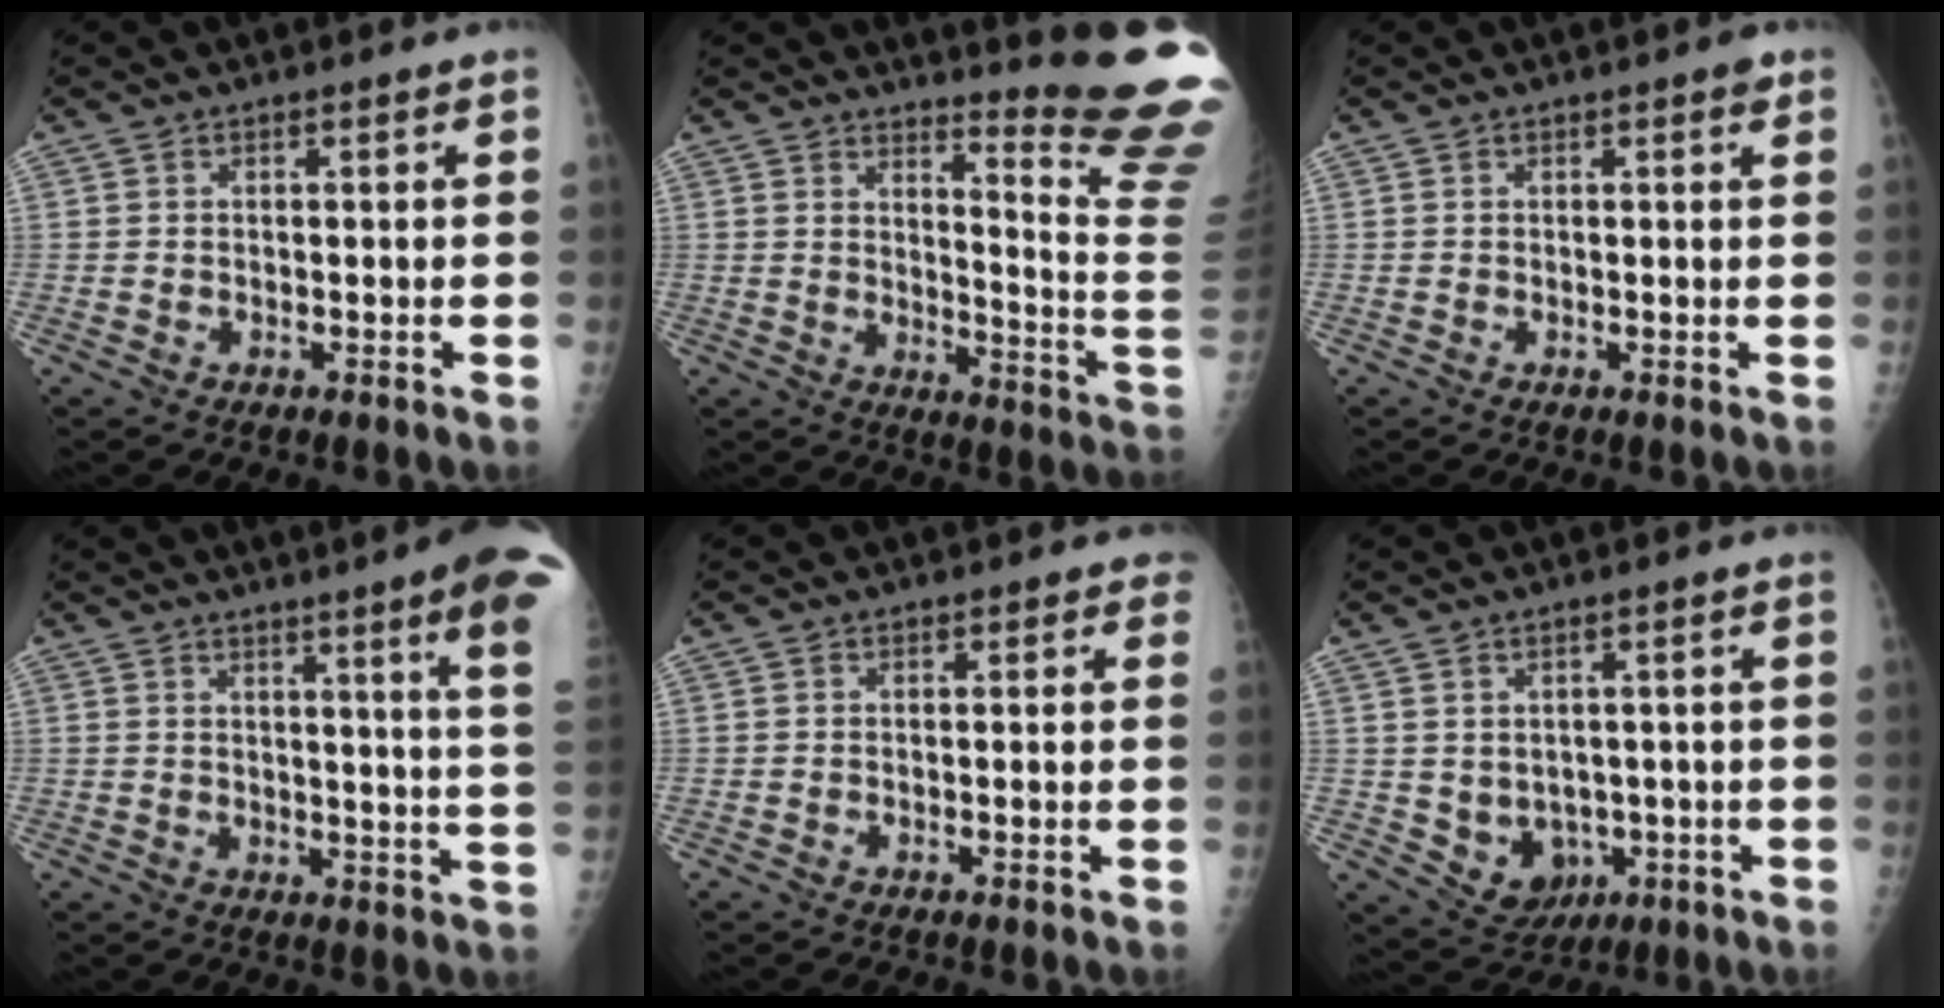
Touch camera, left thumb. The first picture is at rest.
{"total": 16.9, "force": [15.3, -1.8, 7.0], "torque": [-0.089, -0.209, 0.186]}
{"total": 1.4, "force": [0.8, 0.3, 1.0], "torque": [-0.014, -0.002, 0.008]}
{"total": 14.4, "force": [8.9, -0.5, 11.3], "torque": [-0.135, -0.049, 0.089]}
{"total": 0.6, "force": [0.2, 0.5, 0.3], "torque": [0.012, 0.002, -0.006]}
{"total": 7.0, "force": [-0.9, 5.6, 4.0], "torque": [-0.035, -0.001, 0.010]}